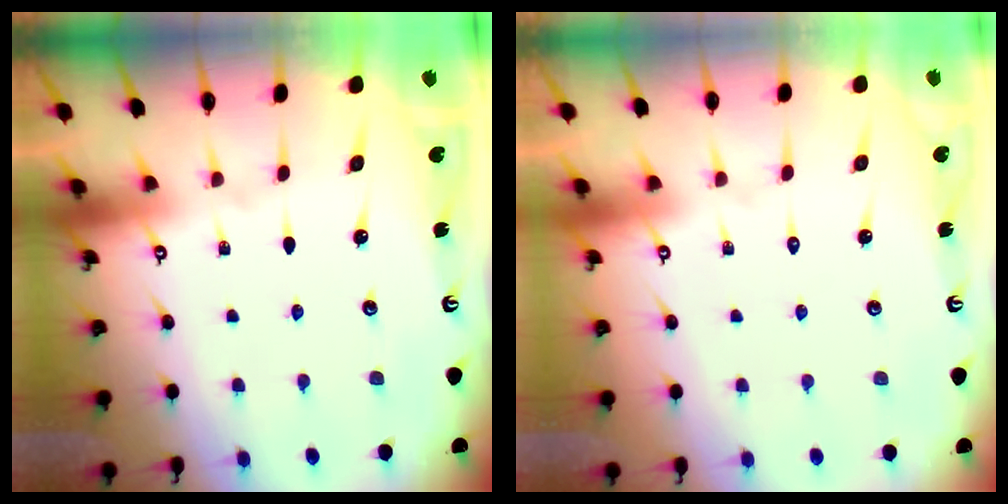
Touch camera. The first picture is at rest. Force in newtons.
{"total": 1.6, "press": 1.5, "slide": 0.1}